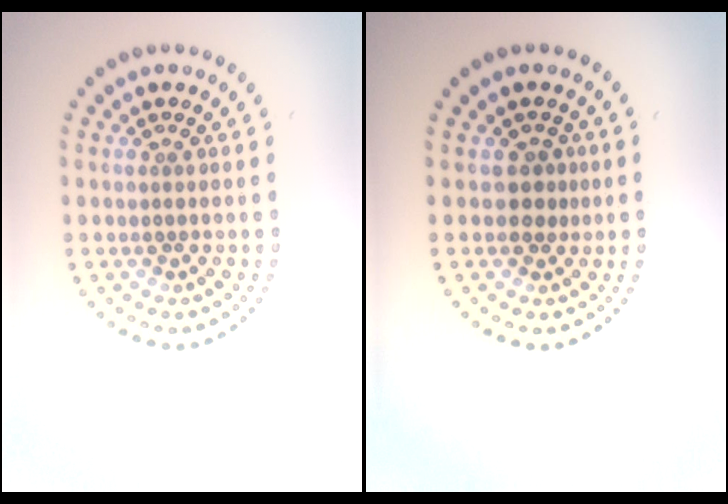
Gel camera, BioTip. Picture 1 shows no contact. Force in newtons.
{"total": 1.6, "press": 1.2, "slide": 1.1}